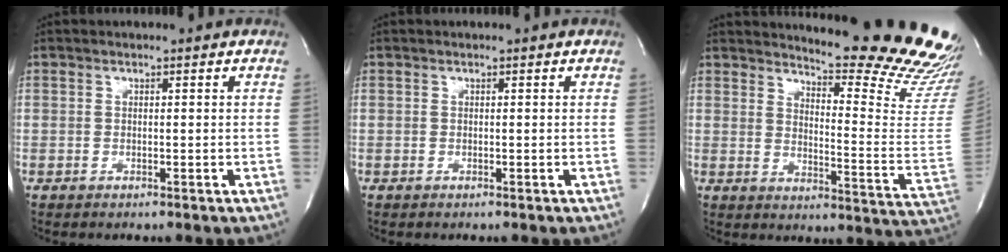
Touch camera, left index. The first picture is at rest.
{"total": 0.0}
{"total": 20.4, "force": [19.2, 0.4, 6.8], "torque": [-0.098, -0.153, 0.222]}